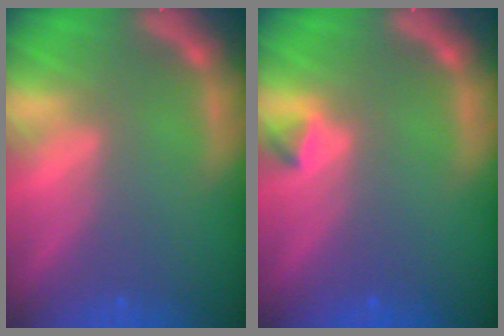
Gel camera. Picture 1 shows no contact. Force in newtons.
{"total": 0.9}